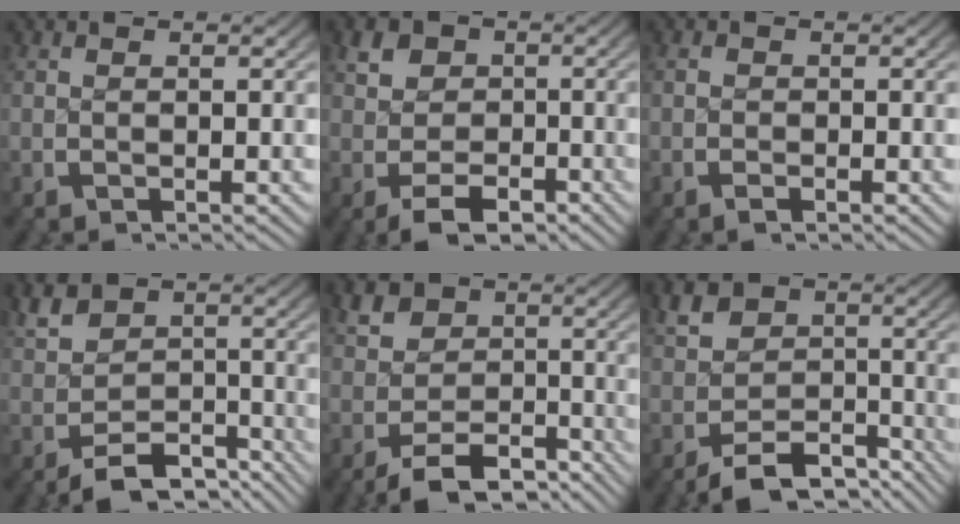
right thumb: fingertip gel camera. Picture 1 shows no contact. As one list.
[{"total": 4.4, "force": [-1.4, 3.5, 2.3], "torque": [-0.031, -0.020, -0.018]}, {"total": 0.7, "force": [-0.6, 0.4, 0.0], "torque": [-0.002, -0.004, -0.012]}, {"total": 6.5, "force": [-3.4, 4.5, 3.2], "torque": [-0.044, -0.023, -0.050]}, {"total": 6.7, "force": [-3.5, 4.8, 3.0], "torque": [-0.047, -0.030, -0.050]}, {"total": 7.8, "force": [-4.6, 5.3, 3.4], "torque": [-0.057, -0.033, -0.066]}]